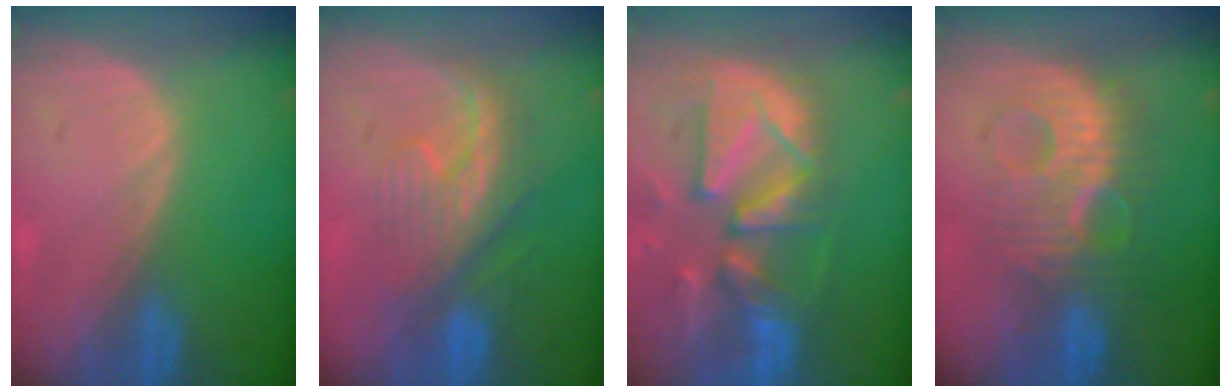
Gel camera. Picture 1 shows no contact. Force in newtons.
{"total": 8.0, "press": 7.9, "slide": 1.1}
{"total": 13.3, "press": 11.4, "slide": 6.9}
{"total": 9.4, "press": 9.4, "slide": 0.8}